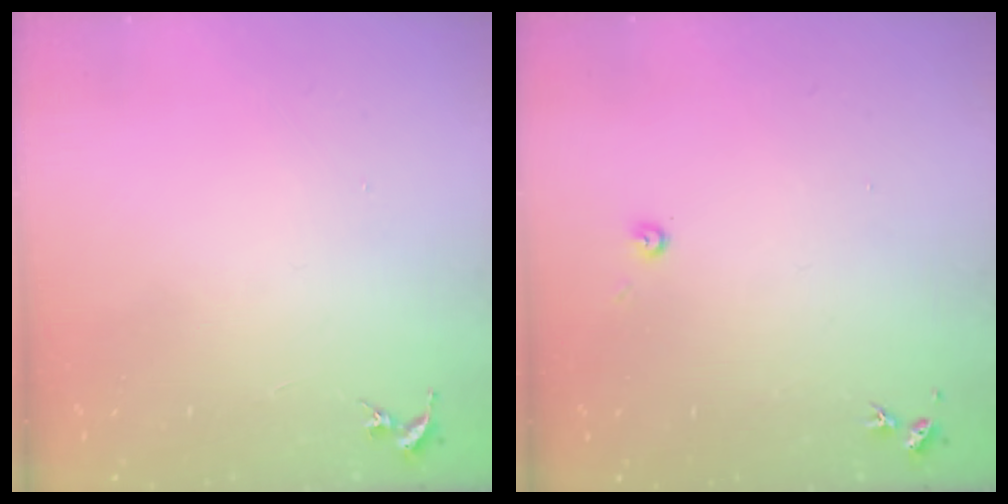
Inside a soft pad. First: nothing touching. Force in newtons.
{"total": 2.7, "press": 2.7, "slide": 0.2}